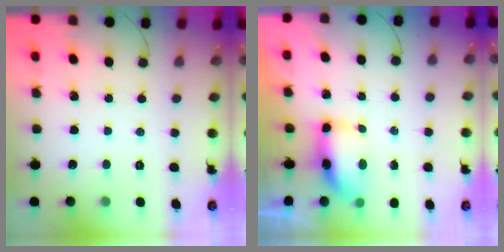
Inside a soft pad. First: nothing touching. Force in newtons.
{"total": 7.3, "press": 7.3, "slide": 0.7}